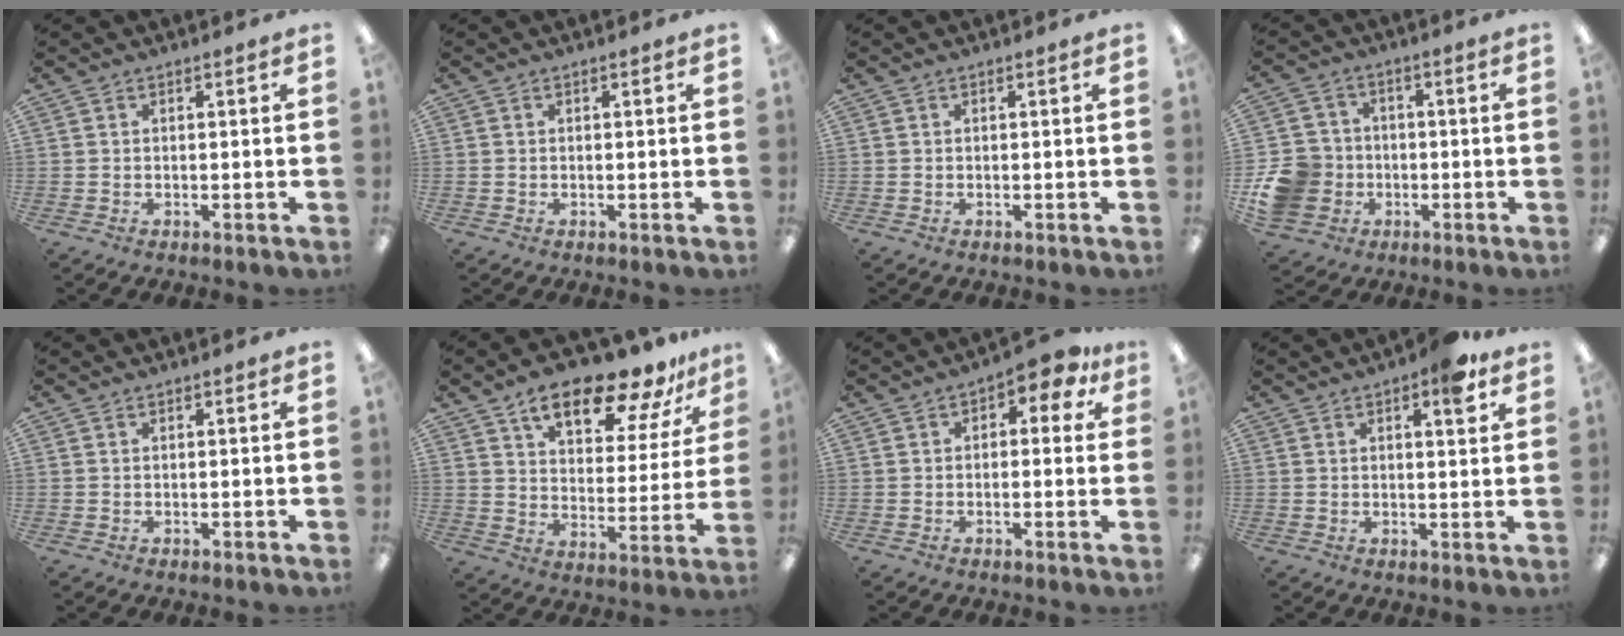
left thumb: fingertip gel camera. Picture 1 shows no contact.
{"total": 0.0}
{"total": 0.0}
{"total": 11.5, "force": [-3.1, 10.5, 3.7], "torque": [-0.087, 0.030, -0.049]}
{"total": 0.0}
{"total": 17.6, "force": [13.0, 6.5, 9.9], "torque": [-0.159, -0.069, 0.220]}
{"total": 4.9, "force": [1.8, 2.8, 3.6], "torque": [-0.043, -0.003, 0.023]}
{"total": 6.0, "force": [3.6, 1.9, 4.4], "torque": [-0.056, -0.012, 0.055]}